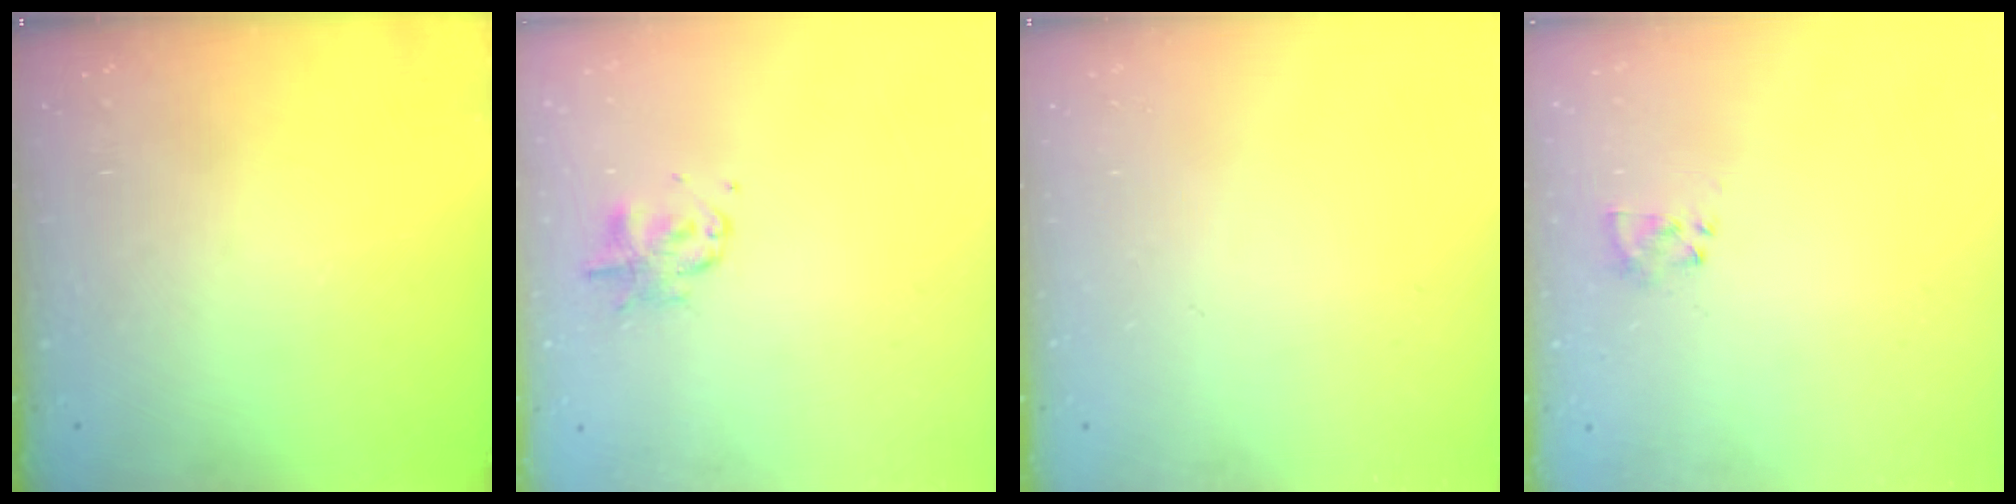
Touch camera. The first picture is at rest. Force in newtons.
{"total": 2.4, "press": 2.4, "slide": 0.3}
{"total": 0.0}
{"total": 2.3, "press": 2.1, "slide": 0.9}